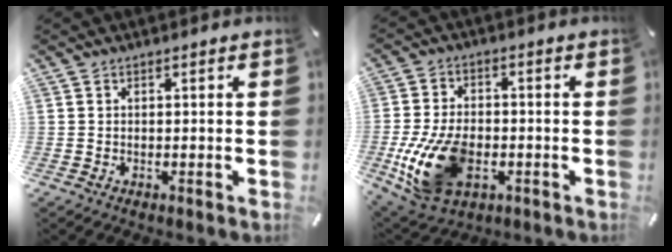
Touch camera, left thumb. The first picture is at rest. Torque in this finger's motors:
{"motor_torque": [1.02, 2.57, 0.73, -0.37, 0.34]}